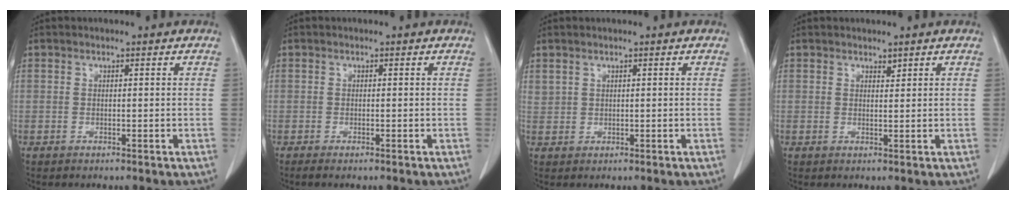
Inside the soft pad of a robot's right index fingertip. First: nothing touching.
{"total": 1.6, "force": [-0.8, 0.5, 1.3], "torque": [-0.032, -0.002, -0.014]}
{"total": 2.2, "force": [1.0, 1.8, 0.7], "torque": [-0.026, 0.017, 0.029]}
{"total": 1.2, "force": [0.9, 0.6, 0.4], "torque": [-0.009, 0.001, 0.016]}